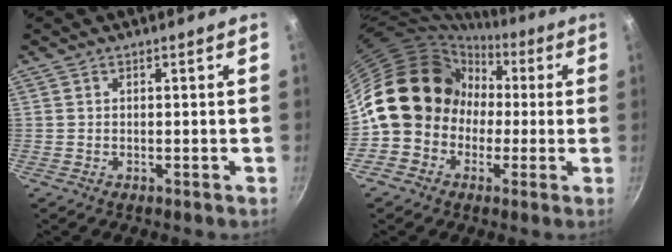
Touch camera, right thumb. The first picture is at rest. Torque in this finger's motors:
{"motor_torque": [2.51, 2.50, 2.00, -0.77, 0.22]}